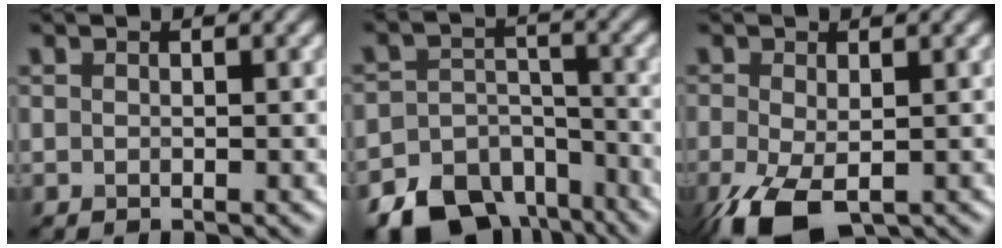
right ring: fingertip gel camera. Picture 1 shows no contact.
{"total": 11.7, "force": [-8.7, 7.1, 3.0], "torque": [-0.048, -0.011, -0.126]}
{"total": 6.0, "force": [-2.5, 3.1, 4.4], "torque": [-0.112, -0.019, -0.042]}